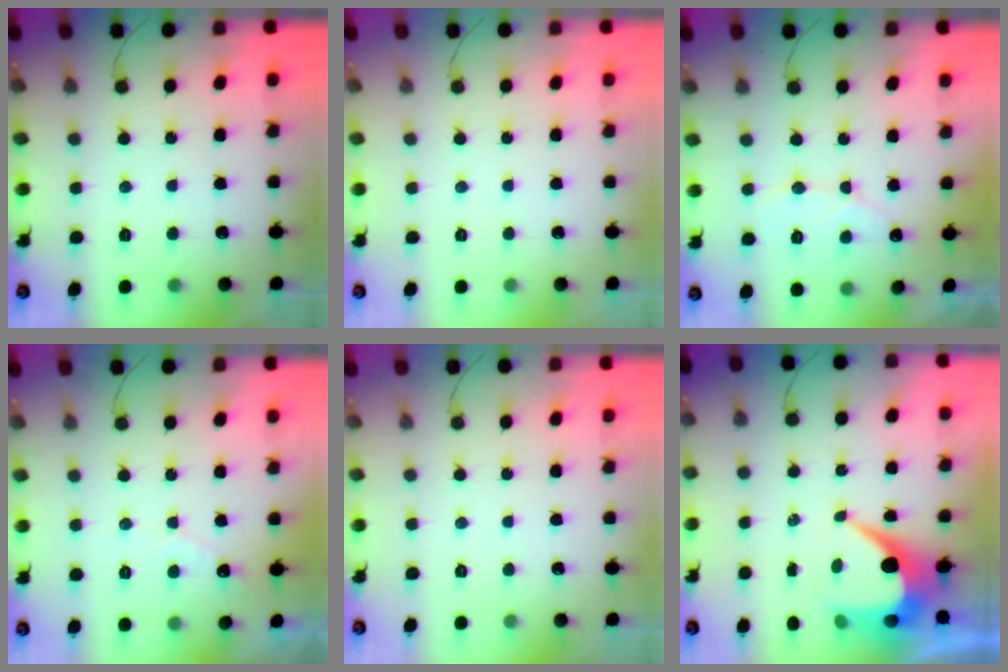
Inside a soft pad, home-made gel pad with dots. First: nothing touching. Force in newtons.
{"total": 0.0}
{"total": 6.7, "press": 6.7, "slide": 0.5}
{"total": 2.7, "press": 2.7, "slide": 0.1}
{"total": 0.0}
{"total": 8.9, "press": 8.9, "slide": 0.8}